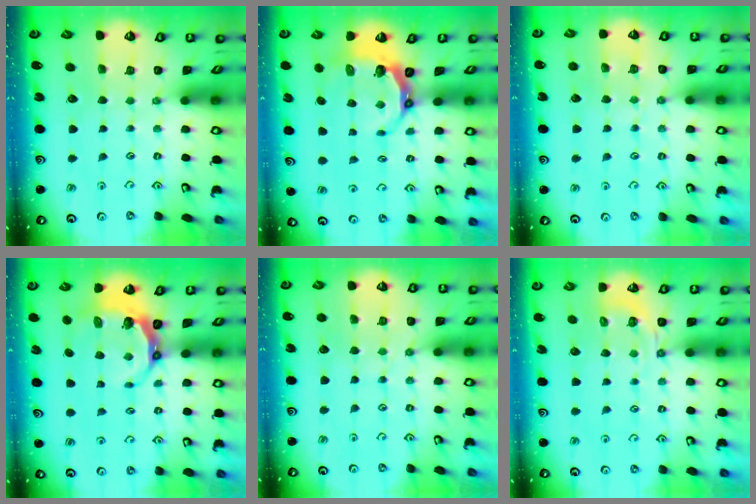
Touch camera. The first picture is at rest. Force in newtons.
{"total": 6.2, "press": 5.3, "slide": 3.2}
{"total": 7.0, "press": 7.0, "slide": 0.5}
{"total": 6.2, "press": 5.3, "slide": 3.2}
{"total": 5.8, "press": 5.7, "slide": 0.6}
{"total": 3.7, "press": 3.1, "slide": 1.9}